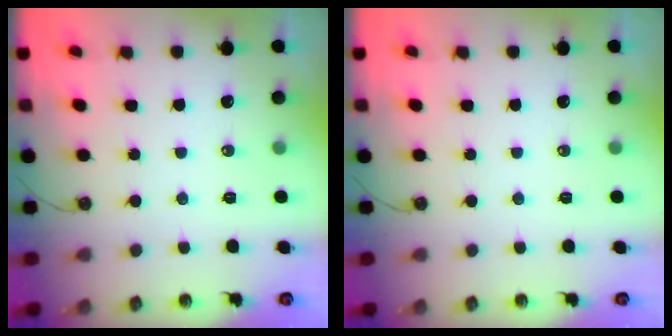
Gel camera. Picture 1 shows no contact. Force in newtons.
{"total": 0.0}